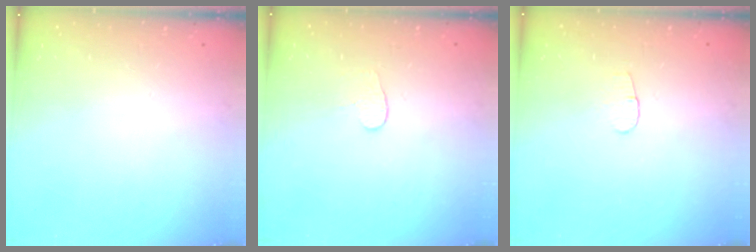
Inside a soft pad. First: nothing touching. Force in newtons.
{"total": 3.4, "press": 3.4, "slide": 0.3}
{"total": 3.6, "press": 3.6, "slide": 0.4}